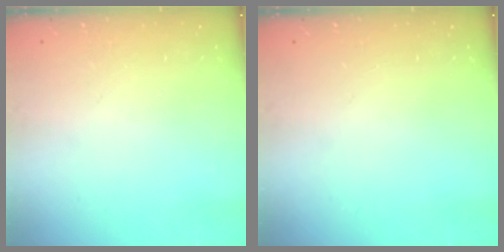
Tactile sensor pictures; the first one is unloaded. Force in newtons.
{"total": 0.0}